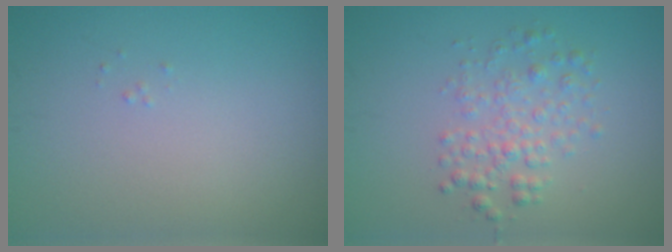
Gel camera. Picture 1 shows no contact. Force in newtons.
{"total": 2.7, "press": 2.7, "slide": 0.0}